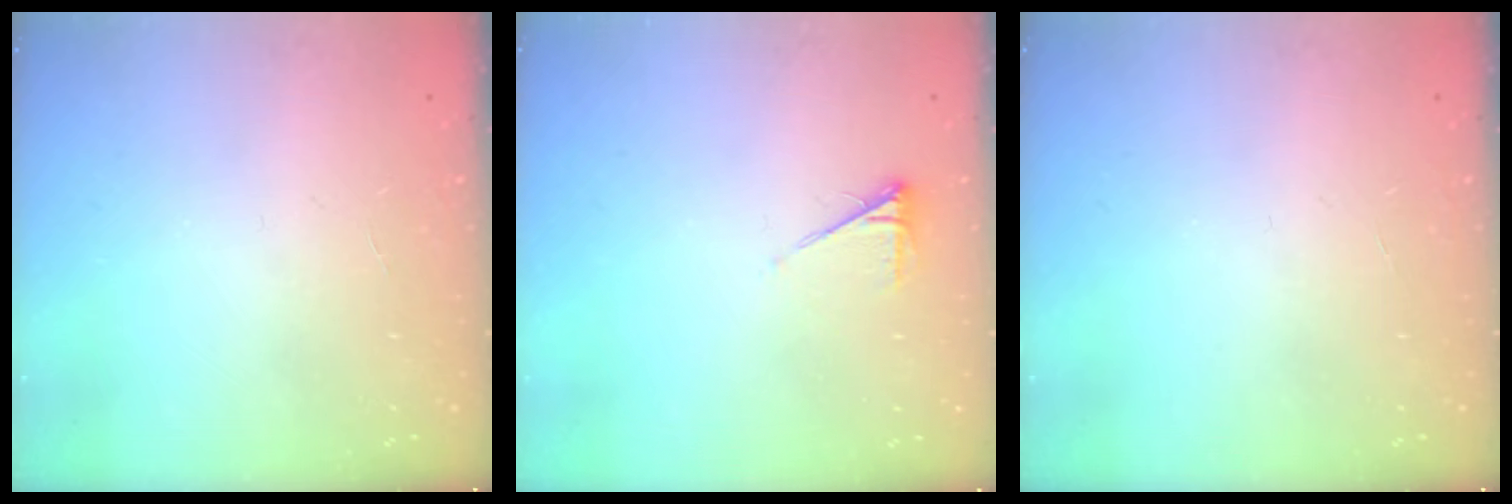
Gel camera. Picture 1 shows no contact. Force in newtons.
{"total": 3.9, "press": 3.9, "slide": 0.5}
{"total": 0.0}